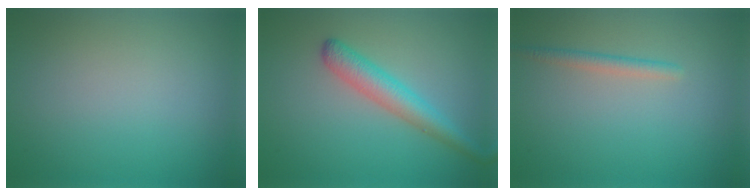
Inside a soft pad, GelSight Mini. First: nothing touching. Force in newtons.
{"total": 3.5, "press": 3.5, "slide": 0.1}
{"total": 1.4, "press": 1.4, "slide": 0.2}